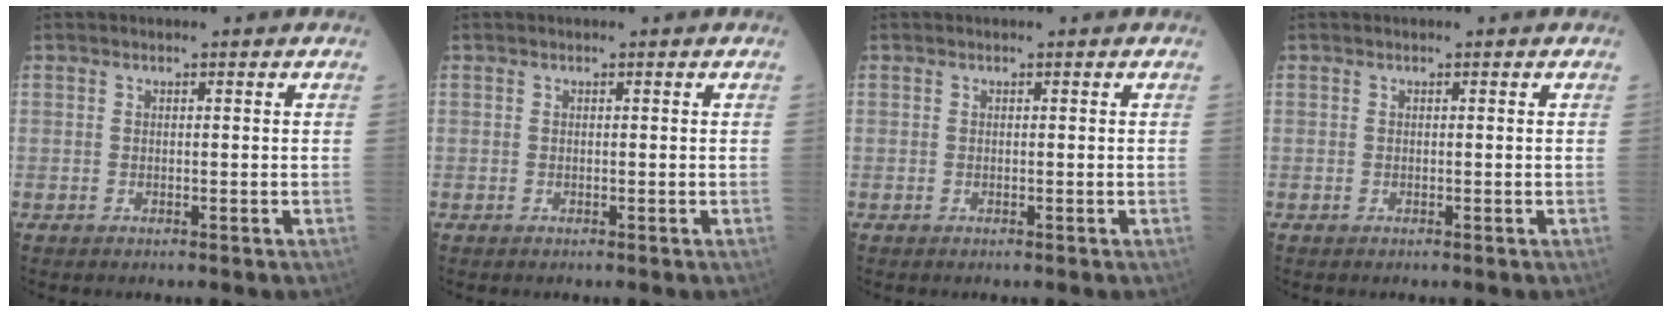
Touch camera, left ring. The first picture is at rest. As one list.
[{"total": 0.0}, {"total": 0.0}, {"total": 0.0}]